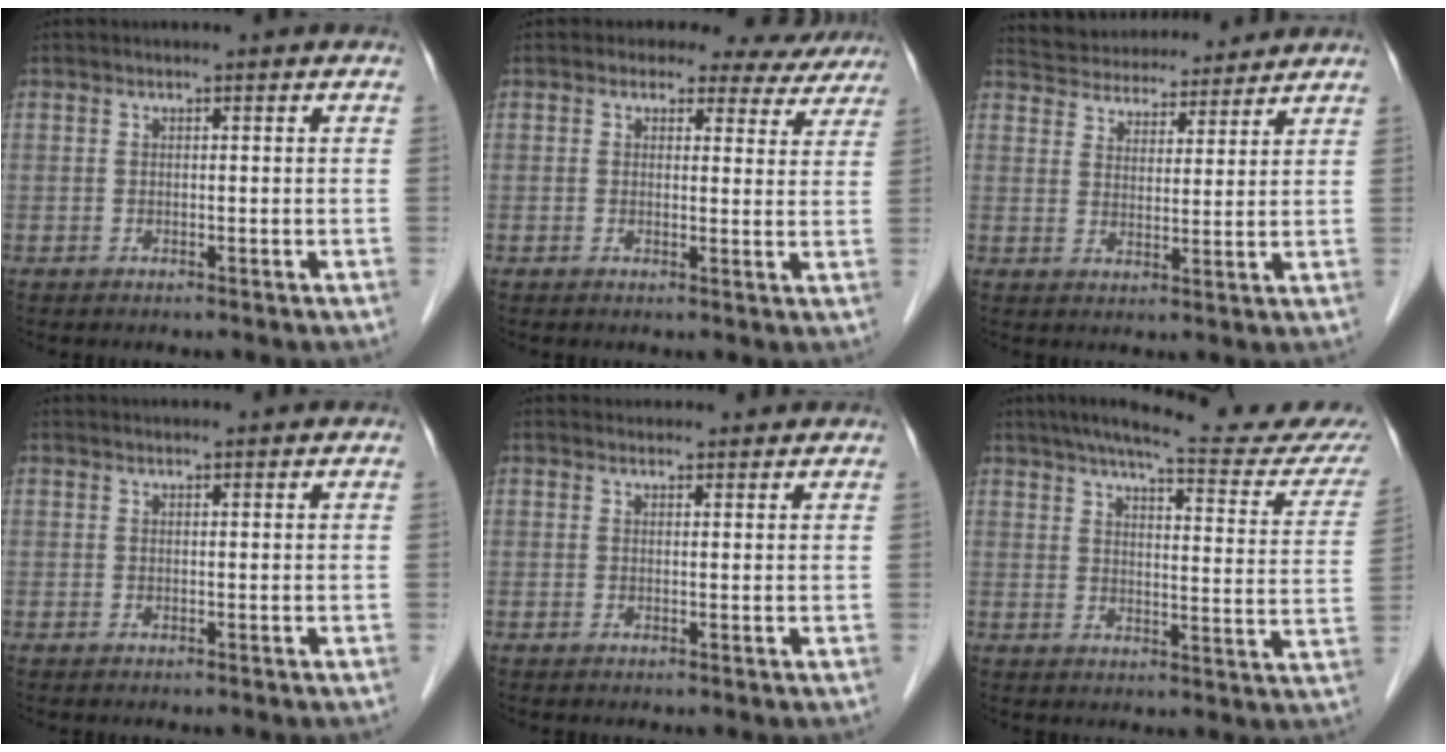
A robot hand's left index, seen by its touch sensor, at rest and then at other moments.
{"total": 8.7, "force": [7.6, 4.1, 1.2], "torque": [0.016, 0.005, 0.060]}
{"total": 12.4, "force": [11.7, 3.1, 2.6], "torque": [-0.040, 0.028, 0.177]}
{"total": 3.6, "force": [3.5, 0.2, 0.8], "torque": [-0.009, 0.026, 0.044]}
{"total": 3.5, "force": [3.4, 0.9, 0.2], "torque": [-0.004, 0.020, 0.043]}
{"total": 20.0, "force": [17.9, 0.6, 8.9], "torque": [-0.120, -0.041, 0.219]}